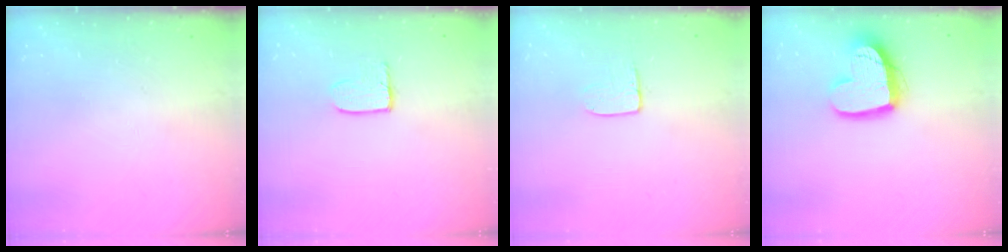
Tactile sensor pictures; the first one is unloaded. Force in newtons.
{"total": 3.7, "press": 3.7, "slide": 0.2}
{"total": 6.8, "press": 6.8, "slide": 0.5}
{"total": 15.3, "press": 15.2, "slide": 1.3}